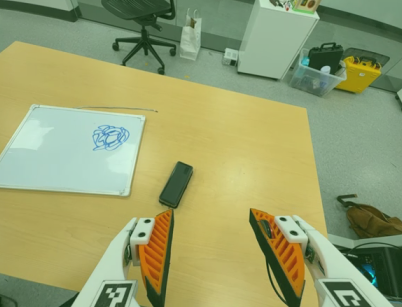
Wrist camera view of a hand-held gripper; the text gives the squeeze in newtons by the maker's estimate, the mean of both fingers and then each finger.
{"total": 0.0}